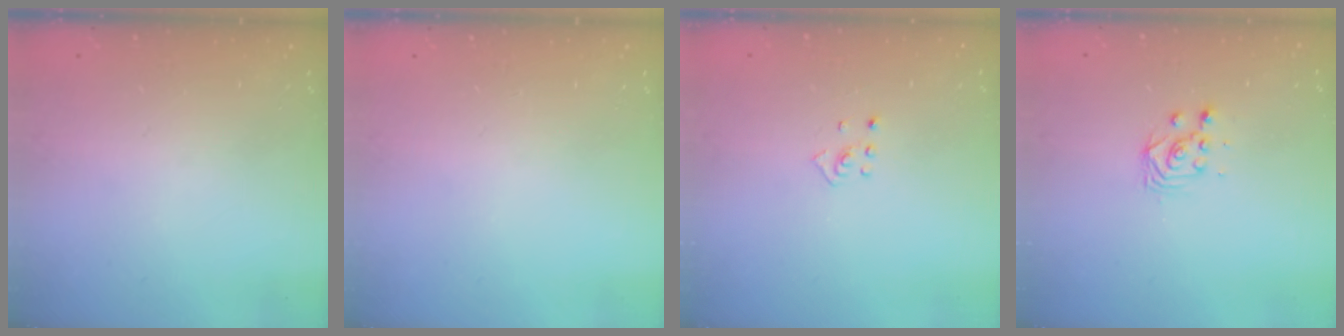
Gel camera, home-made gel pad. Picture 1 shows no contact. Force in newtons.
{"total": 0.0}
{"total": 2.0, "press": 1.9, "slide": 0.8}
{"total": 3.0, "press": 3.0, "slide": 0.2}